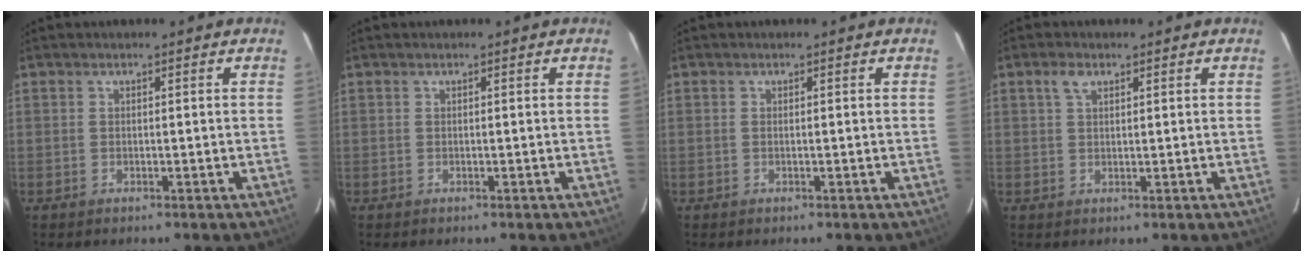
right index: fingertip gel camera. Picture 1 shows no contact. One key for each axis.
{"total": 0.0}
{"total": 0.0}
{"total": 2.3, "fx": 1.2, "fy": 1.3, "fz": 1.4, "tx": -0.027, "ty": 0.007, "tz": 0.023}